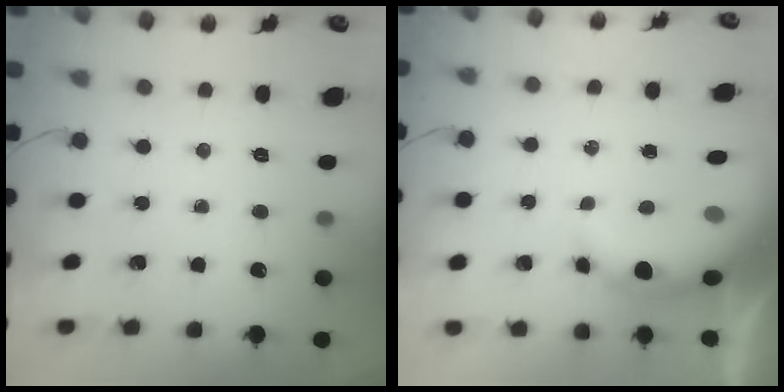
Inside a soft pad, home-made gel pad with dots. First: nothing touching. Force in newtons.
{"total": 8.3, "press": 8.1, "slide": 1.7}